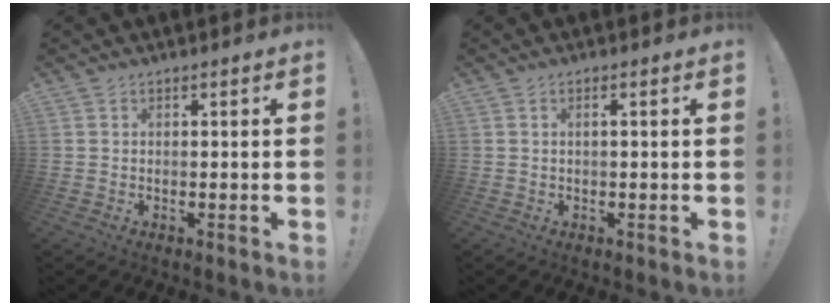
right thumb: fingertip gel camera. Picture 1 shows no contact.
{"total": 1.2, "force": [-0.2, -0.1, 1.1], "torque": [-0.029, 0.003, -0.004]}